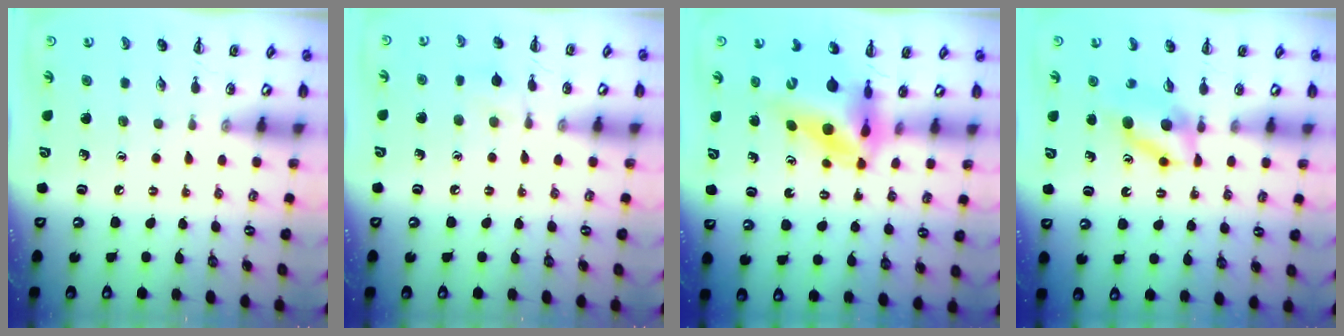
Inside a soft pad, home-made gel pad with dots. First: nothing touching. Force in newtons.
{"total": 6.7, "press": 6.4, "slide": 2.0}
{"total": 10.0, "press": 9.5, "slide": 3.2}
{"total": 6.1, "press": 6.1, "slide": 0.9}